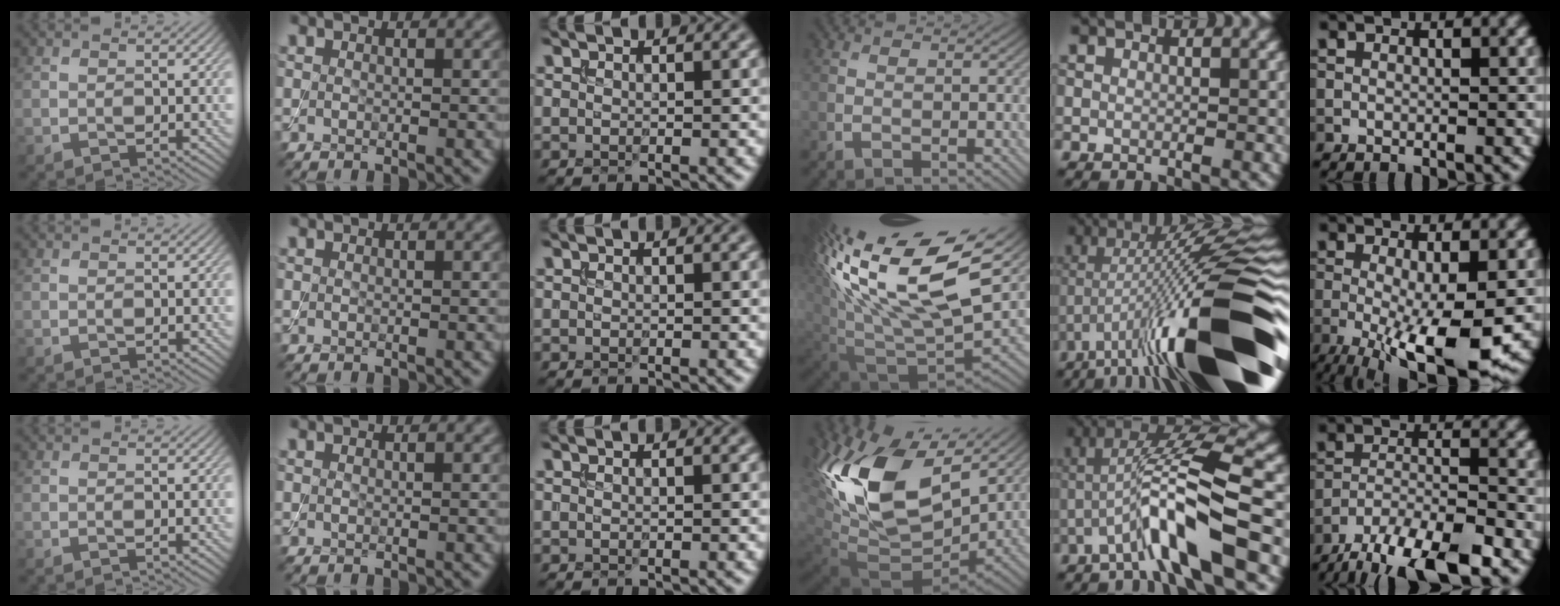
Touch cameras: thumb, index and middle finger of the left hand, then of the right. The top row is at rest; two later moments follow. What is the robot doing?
{"motion": "assemble", "object": "toy tower of hanoi"}